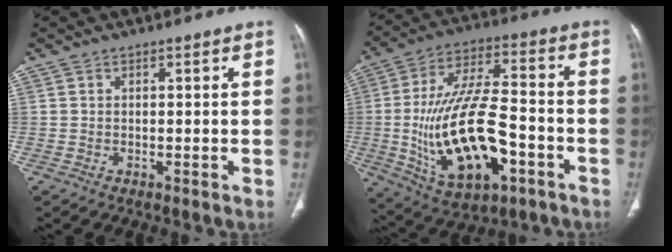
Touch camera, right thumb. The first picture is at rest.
{"total": 22.6, "force": [-5.8, 10.3, 19.3], "torque": [-0.361, 0.029, -0.086]}